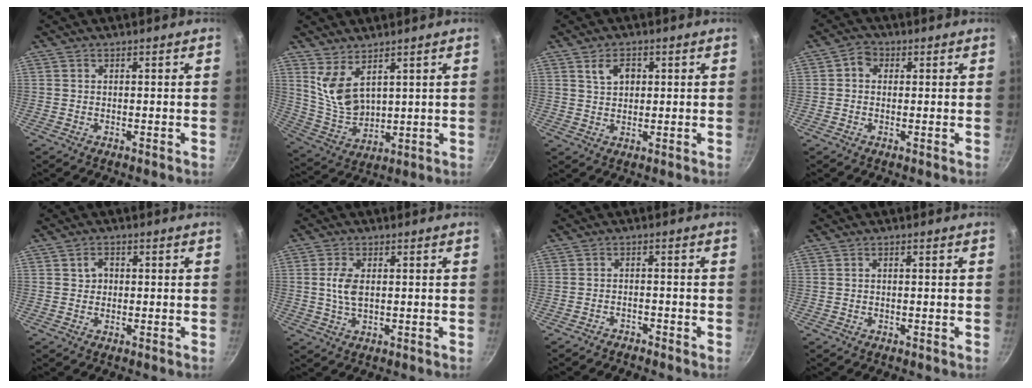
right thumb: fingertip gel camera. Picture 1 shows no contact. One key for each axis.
{"total": 8.3, "fx": 4.5, "fy": 4.3, "fz": 5.5, "tx": -0.092, "ty": -0.050, "tz": 0.105}
{"total": 4.4, "fx": 1.7, "fy": 3.0, "fz": 2.7, "tx": -0.029, "ty": -0.003, "tz": 0.031}
{"total": 3.1, "fx": 0.7, "fy": 2.7, "fz": 1.4, "tx": -0.011, "ty": 0.002, "tz": 0.002}
{"total": 2.2, "fx": 0.5, "fy": 1.9, "fz": 1.1, "tx": -0.005, "ty": 0.001, "tz": 0.005}
{"total": 4.6, "fx": 0.6, "fy": 2.6, "fz": 3.7, "tx": -0.074, "ty": -0.001, "tz": 0.011}
{"total": 1.9, "fx": -1.9, "fy": 0.4, "fz": 0.1, "tx": 0.000, "ty": 0.025, "tz": -0.030}
{"total": 0.6, "fx": -0.1, "fy": 0.2, "fz": 0.5, "tx": -0.015, "ty": 0.006, "tz": 0.001}